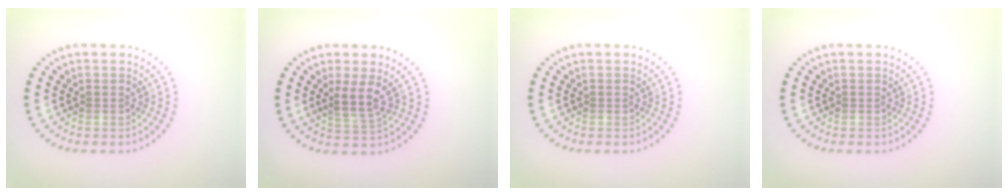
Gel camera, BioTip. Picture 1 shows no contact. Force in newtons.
{"total": 2.6, "press": 2.0, "slide": 1.7}
{"total": 0.0}
{"total": 0.0}